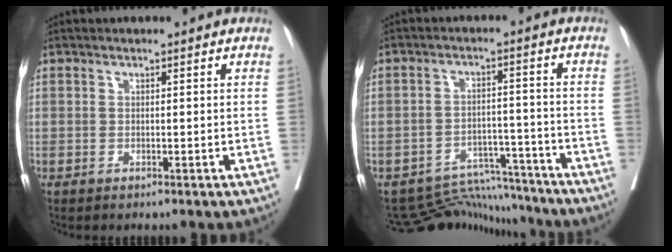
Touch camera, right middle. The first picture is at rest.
{"total": 6.3, "force": [-5.8, 1.0, -2.0], "torque": [0.035, 0.022, -0.087]}